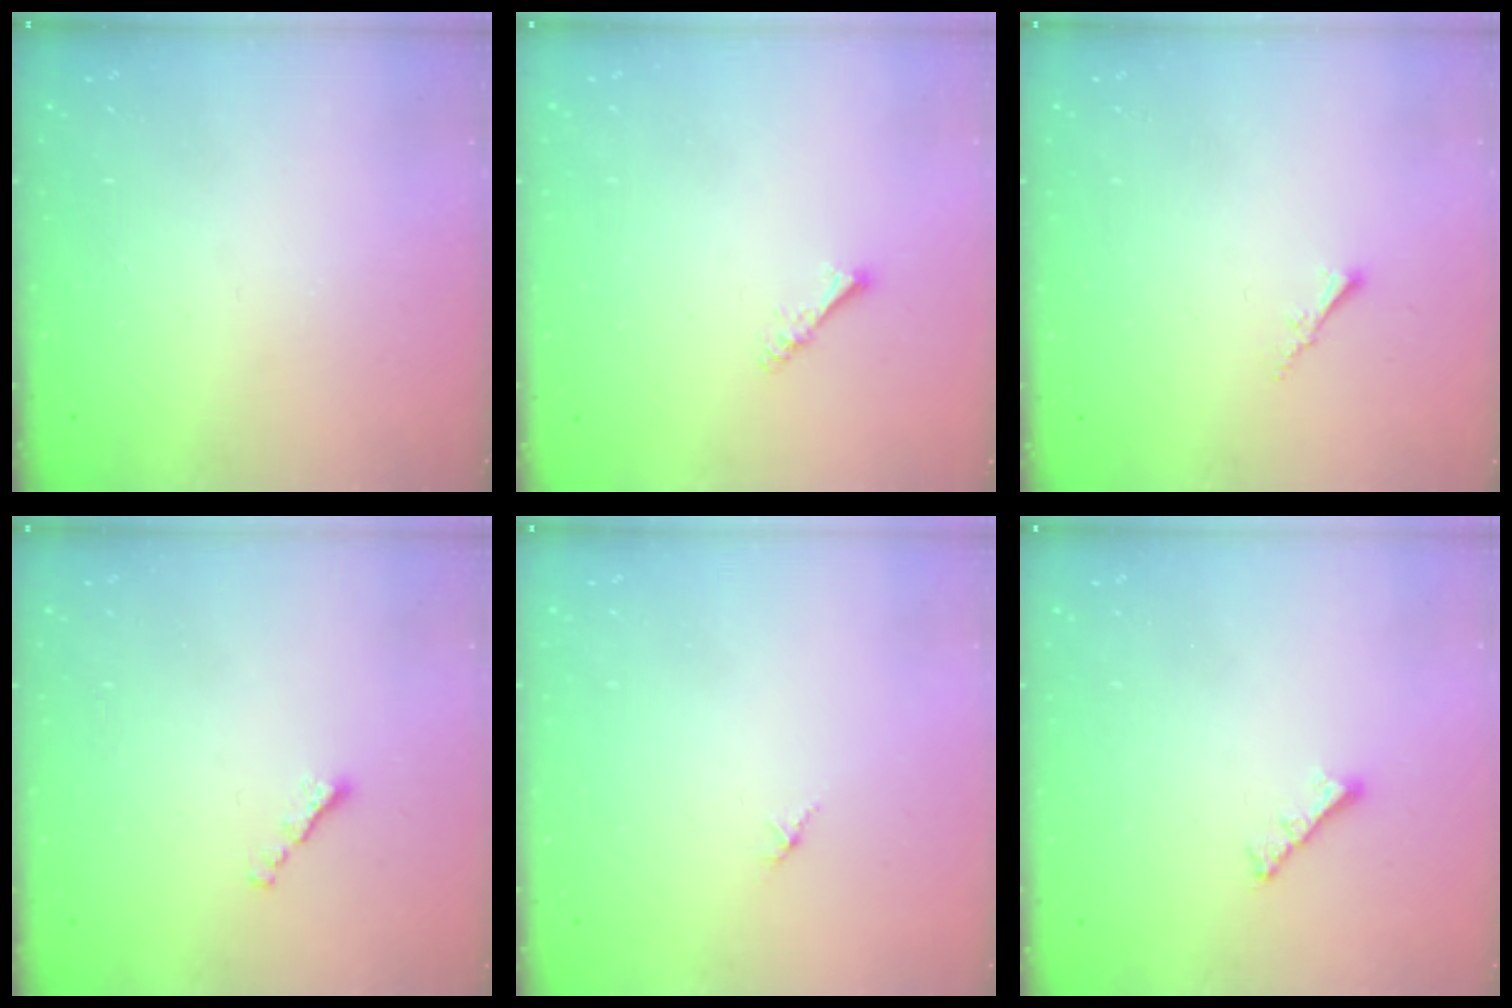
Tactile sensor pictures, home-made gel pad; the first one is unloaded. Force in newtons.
{"total": 1.4, "press": 1.3, "slide": 0.3}
{"total": 1.5, "press": 1.5, "slide": 0.4}
{"total": 1.5, "press": 1.4, "slide": 0.5}
{"total": 1.4, "press": 1.4, "slide": 0.4}
{"total": 2.8, "press": 2.7, "slide": 0.6}